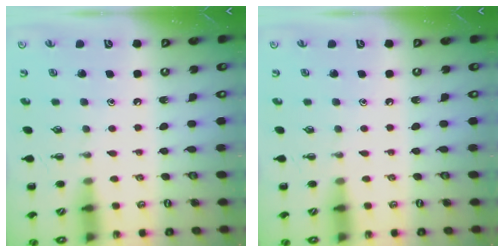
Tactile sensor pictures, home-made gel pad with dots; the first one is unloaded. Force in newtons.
{"total": 0.0}